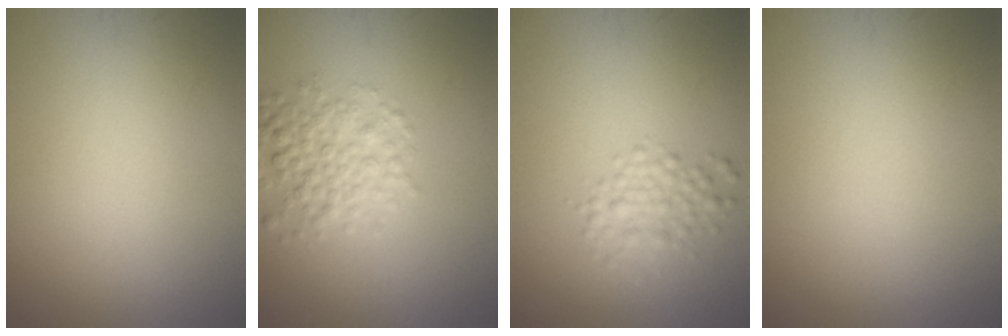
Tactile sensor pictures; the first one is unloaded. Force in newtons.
{"total": 3.8, "press": 3.8, "slide": 0.1}
{"total": 3.2, "press": 3.2, "slide": 0.0}
{"total": 0.0}